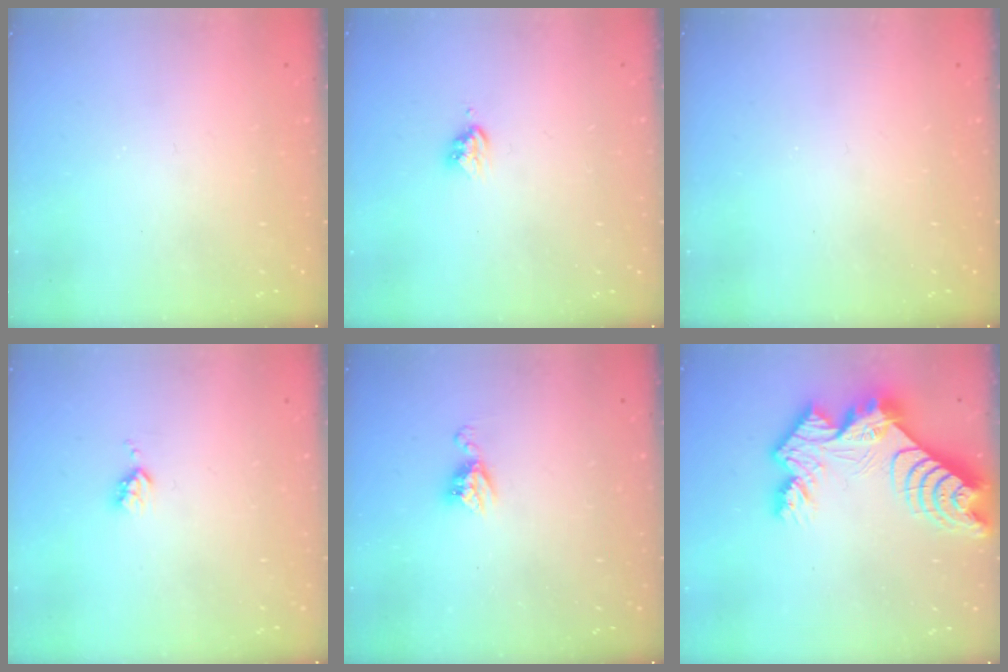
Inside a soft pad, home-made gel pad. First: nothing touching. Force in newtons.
{"total": 3.6, "press": 3.6, "slide": 0.5}
{"total": 0.0}
{"total": 3.1, "press": 3.1, "slide": 0.5}
{"total": 6.8, "press": 6.8, "slide": 0.4}
{"total": 15.7, "press": 15.6, "slide": 1.5}